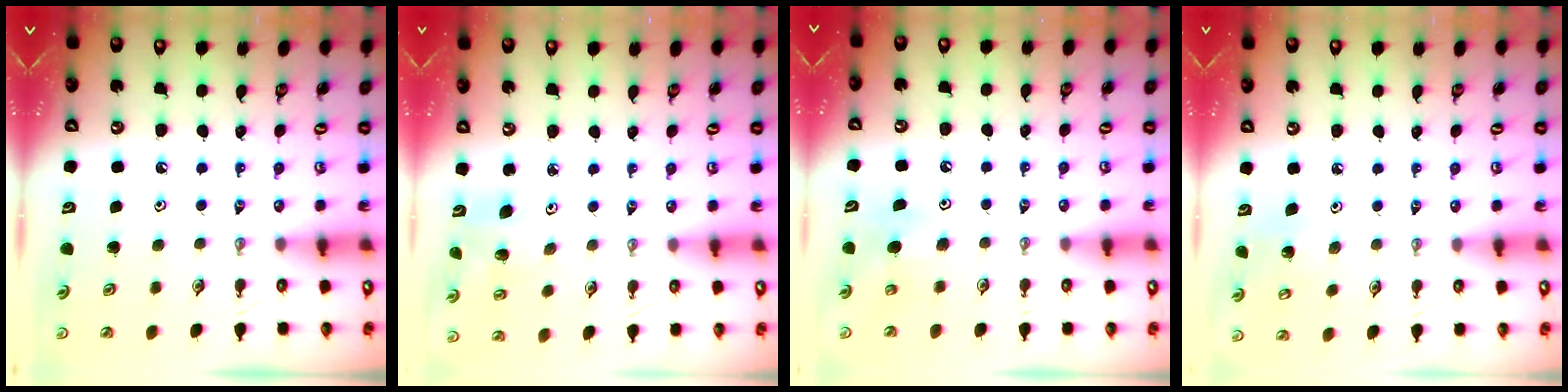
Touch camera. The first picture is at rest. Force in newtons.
{"total": 5.4, "press": 5.2, "slide": 1.4}
{"total": 5.3, "press": 5.2, "slide": 1.0}
{"total": 3.3, "press": 3.3, "slide": 0.3}